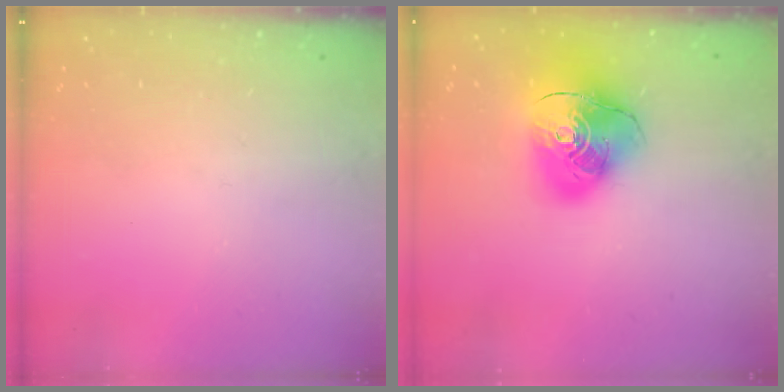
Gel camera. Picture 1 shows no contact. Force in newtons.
{"total": 18.0, "press": 17.8, "slide": 2.4}